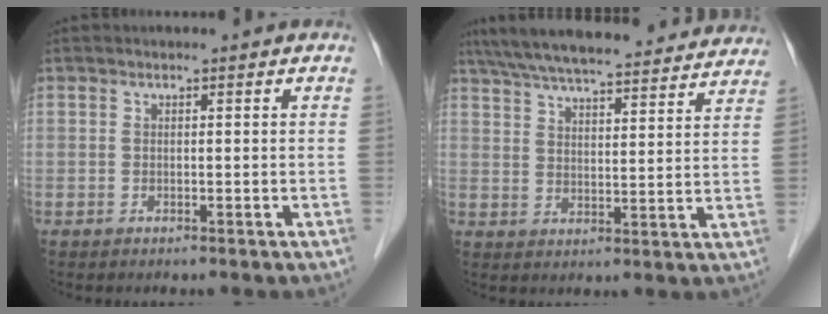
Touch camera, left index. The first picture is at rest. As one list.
[{"total": 27.7, "force": [25.1, 4.3, 10.9], "torque": [-0.189, 0.011, 0.335]}]